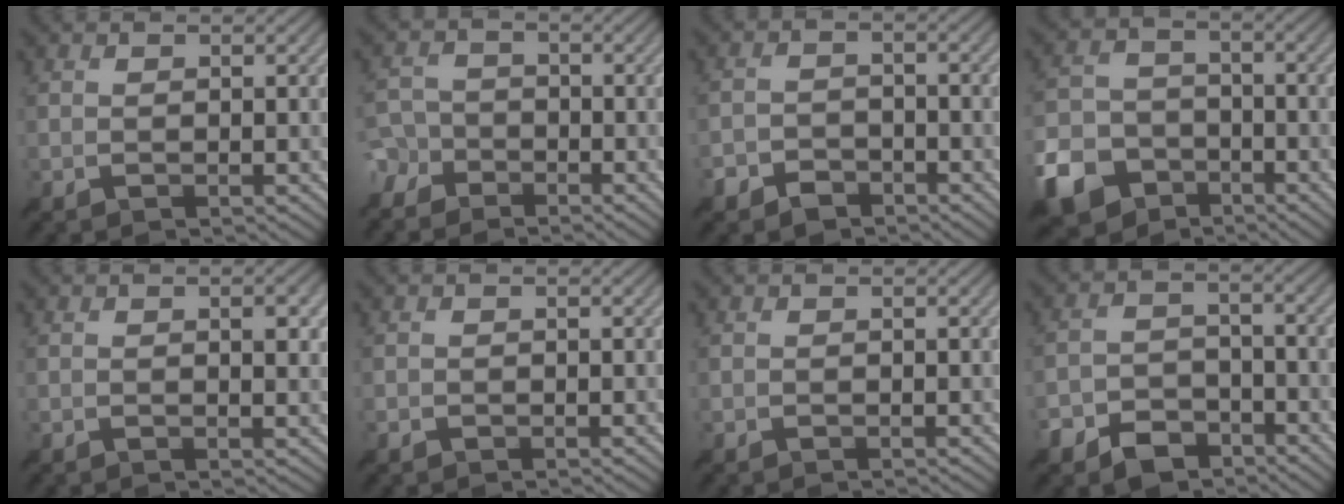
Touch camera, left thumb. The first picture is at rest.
{"total": 6.3, "force": [-3.8, 4.9, 1.1], "torque": [-0.028, -0.010, -0.095]}
{"total": 3.7, "force": [-2.9, 2.0, 1.1], "torque": [-0.018, -0.001, -0.059]}
{"total": 9.0, "force": [-5.5, 6.0, 3.8], "torque": [-0.096, -0.011, -0.124]}
{"total": 2.2, "force": [0.4, 0.6, 2.1], "torque": [-0.034, 0.002, 0.006]}
{"total": 0.7, "force": [-0.6, 0.4, 0.2], "torque": [-0.007, 0.000, -0.012]}
{"total": 0.0}
{"total": 6.5, "force": [-4.9, 3.5, 2.5], "torque": [-0.048, -0.005, -0.100]}